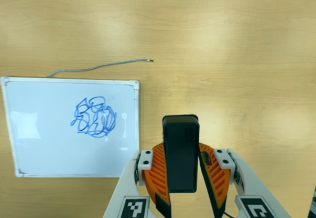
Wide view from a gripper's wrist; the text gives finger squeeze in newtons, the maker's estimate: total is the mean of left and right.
{"total": 6.0, "left": 5.7, "right": 6.3}